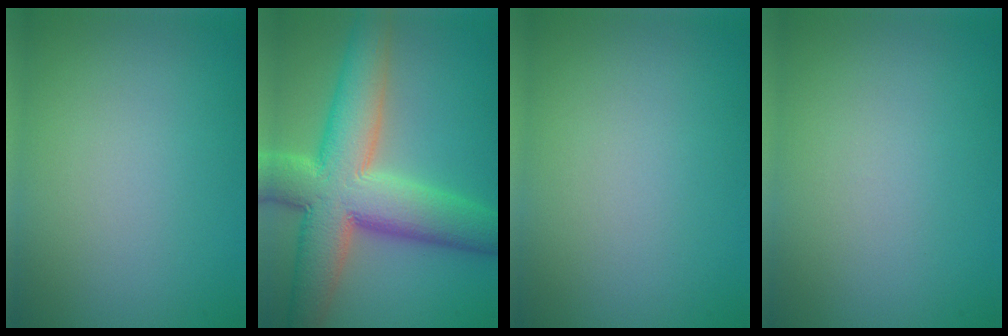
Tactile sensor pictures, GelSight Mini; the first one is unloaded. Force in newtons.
{"total": 11.5, "press": 11.4, "slide": 1.1}
{"total": 0.0}
{"total": 0.0}